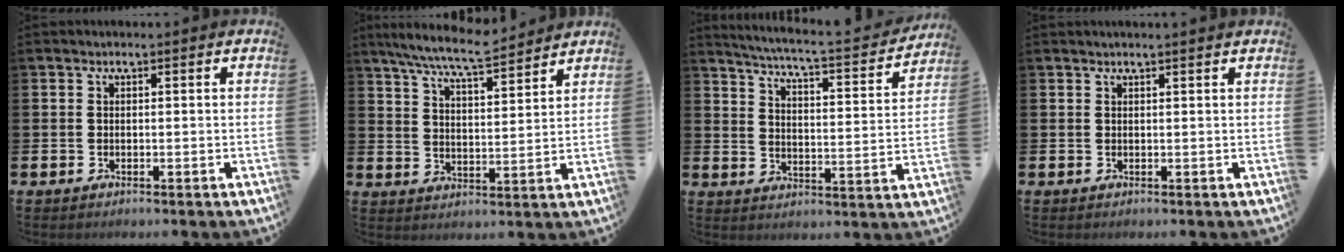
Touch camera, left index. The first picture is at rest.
{"total": 8.1, "force": [7.5, 0.7, 3.0], "torque": [-0.079, -0.038, 0.135]}
{"total": 4.8, "force": [4.5, -0.1, 1.8], "torque": [-0.054, -0.044, 0.066]}
{"total": 0.7, "force": [0.7, -0.1, 0.2], "torque": [0.005, -0.004, 0.011]}